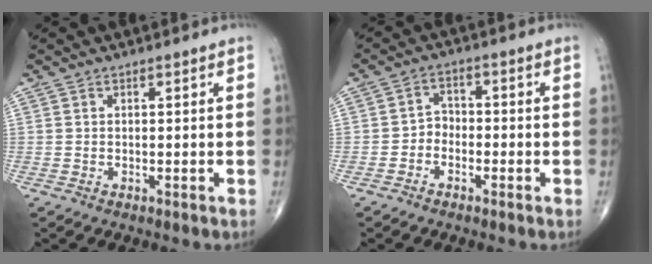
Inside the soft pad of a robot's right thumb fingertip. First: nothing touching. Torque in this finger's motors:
{"motor_torque": [-0.28, 0.04, 0.08, 0.26, 0.06]}